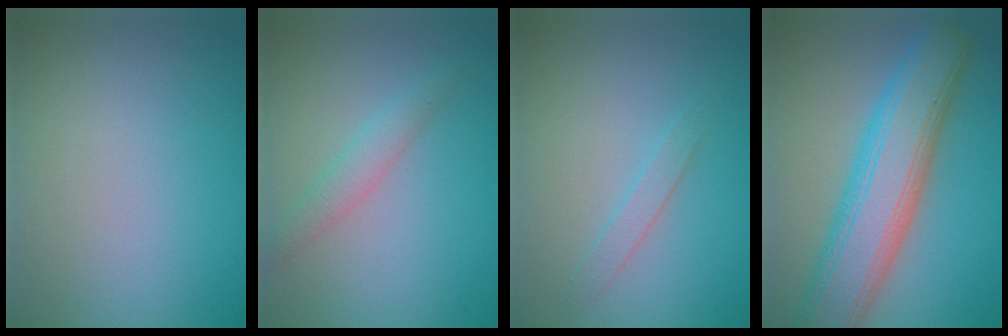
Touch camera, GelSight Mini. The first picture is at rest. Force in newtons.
{"total": 1.9, "press": 1.9, "slide": 0.1}
{"total": 1.2, "press": 1.2, "slide": 0.0}
{"total": 9.1, "press": 9.1, "slide": 0.3}